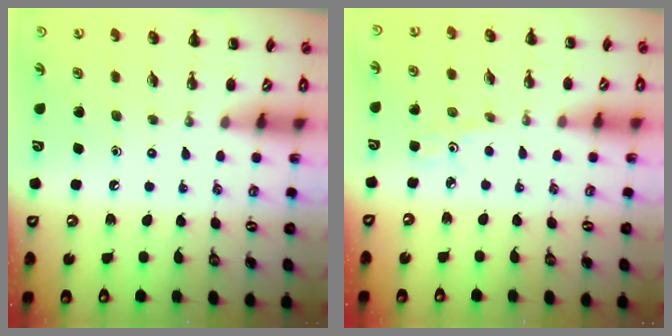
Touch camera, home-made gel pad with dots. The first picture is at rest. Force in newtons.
{"total": 2.0, "press": 1.9, "slide": 0.7}